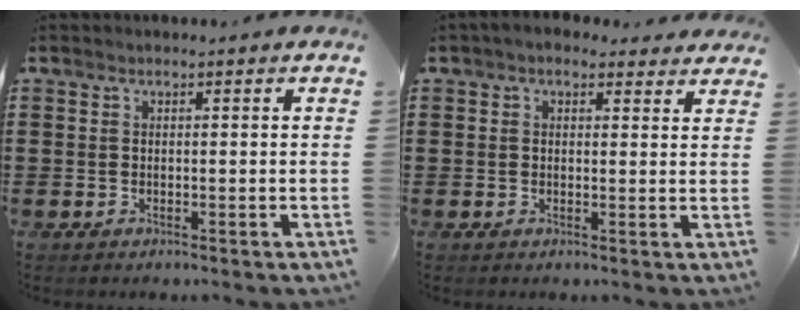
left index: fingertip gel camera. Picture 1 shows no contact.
{"total": 2.3, "force": [1.7, 1.3, 0.8], "torque": [-0.023, 0.005, 0.031]}